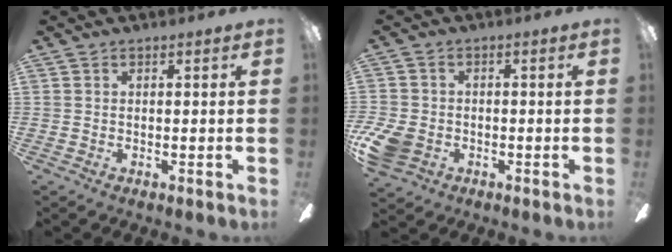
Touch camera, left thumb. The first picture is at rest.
{"total": 7.5, "force": [-3.0, 5.4, 4.1], "torque": [-0.100, 0.015, -0.055]}